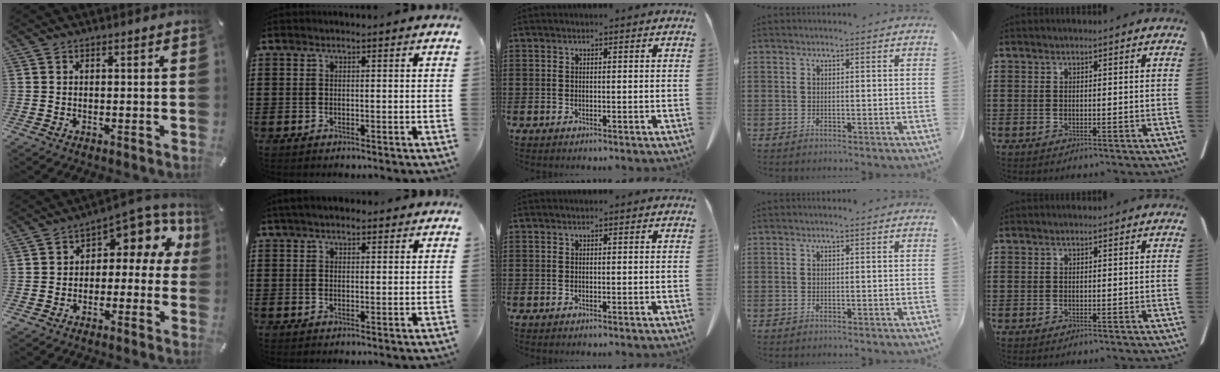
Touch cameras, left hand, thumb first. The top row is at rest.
{"thumb": {"total": 7.8, "force": [2.7, 5.1, 5.3], "torque": [-0.068, -0.023, 0.046]}, "index": {"total": 2.4, "force": [2.0, 0.9, 1.2], "torque": [-0.027, 0.006, 0.036]}}